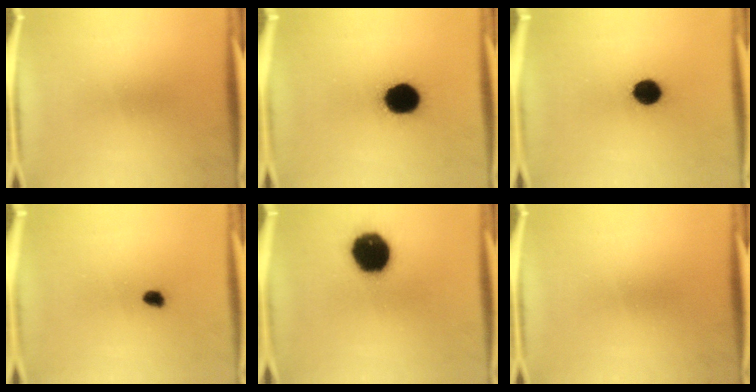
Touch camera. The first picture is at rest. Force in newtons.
{"total": 14.9}
{"total": 7.9}
{"total": 3.0}
{"total": 16.5}
{"total": 0.0}